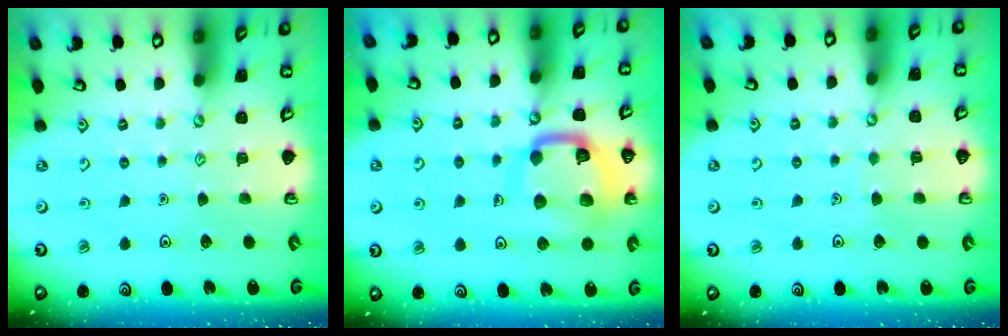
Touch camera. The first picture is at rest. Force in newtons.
{"total": 14.0, "press": 13.9, "slide": 1.4}
{"total": 1.3, "press": 1.3, "slide": 0.1}